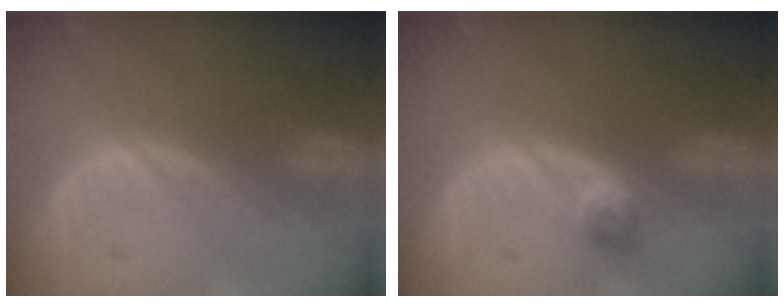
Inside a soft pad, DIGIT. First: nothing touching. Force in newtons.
{"total": 2.5, "press": 2.2, "slide": 1.3}